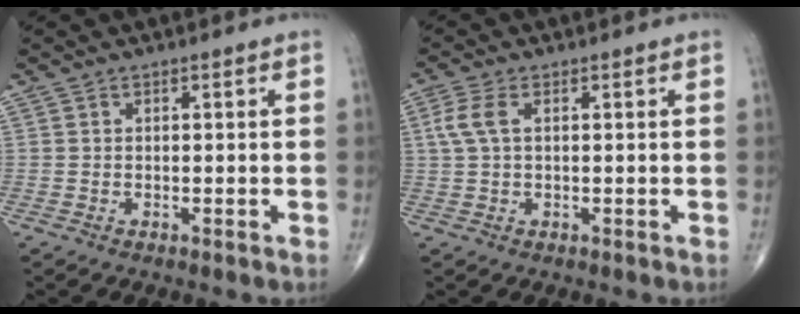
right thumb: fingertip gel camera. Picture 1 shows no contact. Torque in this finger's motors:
{"motor_torque": [-0.09, 0.10, 0.15, 0.04, 0.00]}